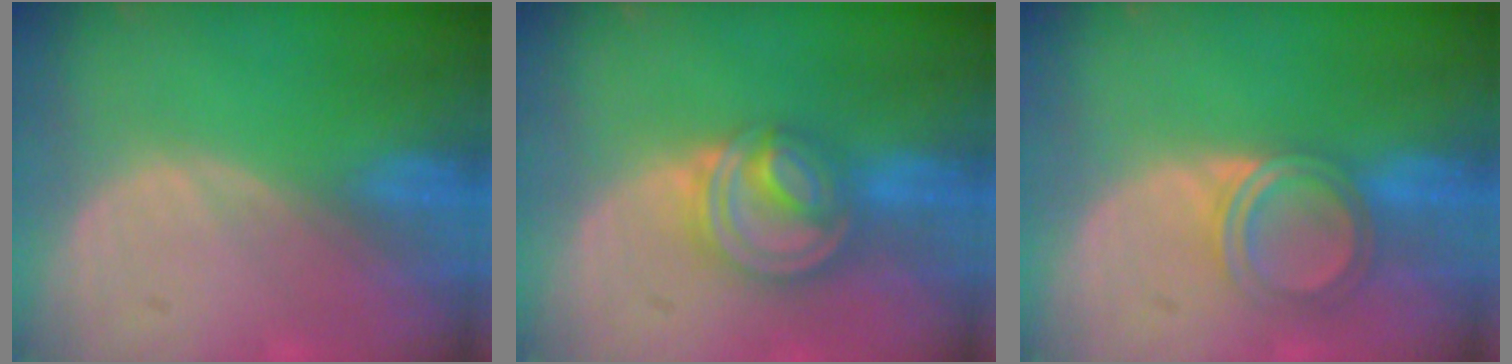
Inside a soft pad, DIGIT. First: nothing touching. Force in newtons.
{"total": 8.0, "press": 6.8, "slide": 4.2}
{"total": 4.8, "press": 4.6, "slide": 1.4}